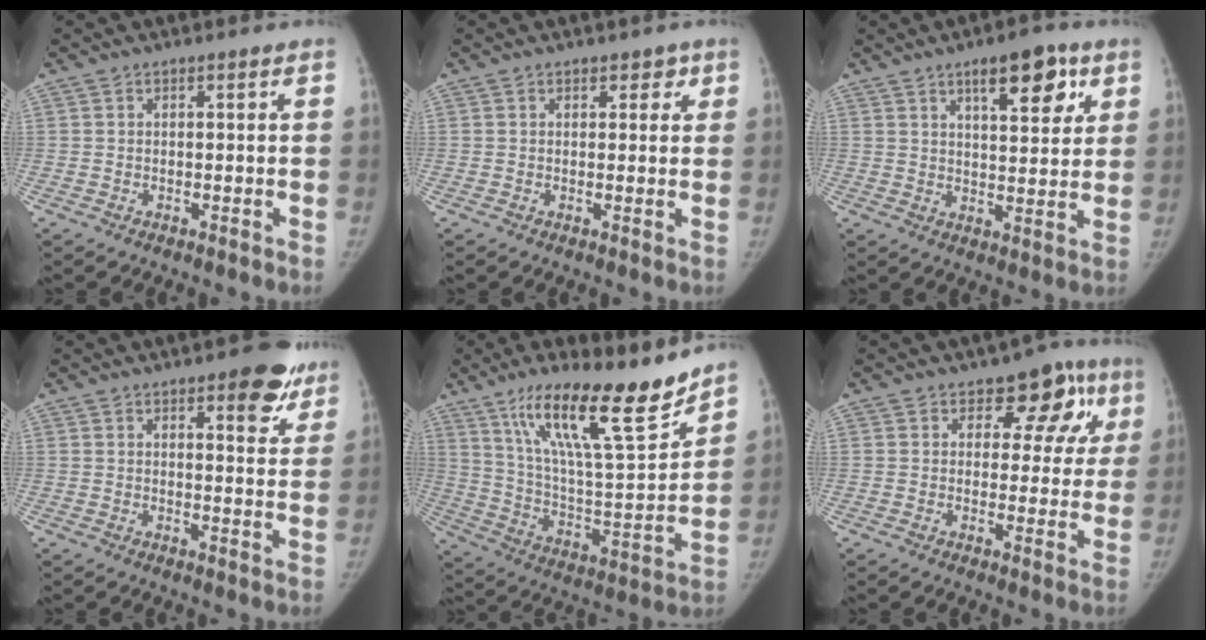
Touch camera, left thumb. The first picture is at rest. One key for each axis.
{"total": 2.4, "fx": 1.3, "fy": 1.6, "fz": 1.2, "tx": 0.010, "ty": -0.004, "tz": 0.013}
{"total": 10.6, "fx": 5.6, "fy": 4.2, "fz": 7.9, "tx": -0.086, "ty": -0.025, "tz": 0.081}
{"total": 9.0, "fx": 5.5, "fy": 3.5, "fz": 6.2, "tx": -0.042, "ty": -0.025, "tz": 0.066}
{"total": 23.4, "fx": 16.3, "fy": 4.8, "fz": 16.1, "tx": -0.241, "ty": -0.077, "tz": 0.283}
{"total": 9.5, "fx": 4.6, "fy": 6.4, "fz": 5.4, "tx": -0.005, "ty": -0.010, "tz": 0.051}